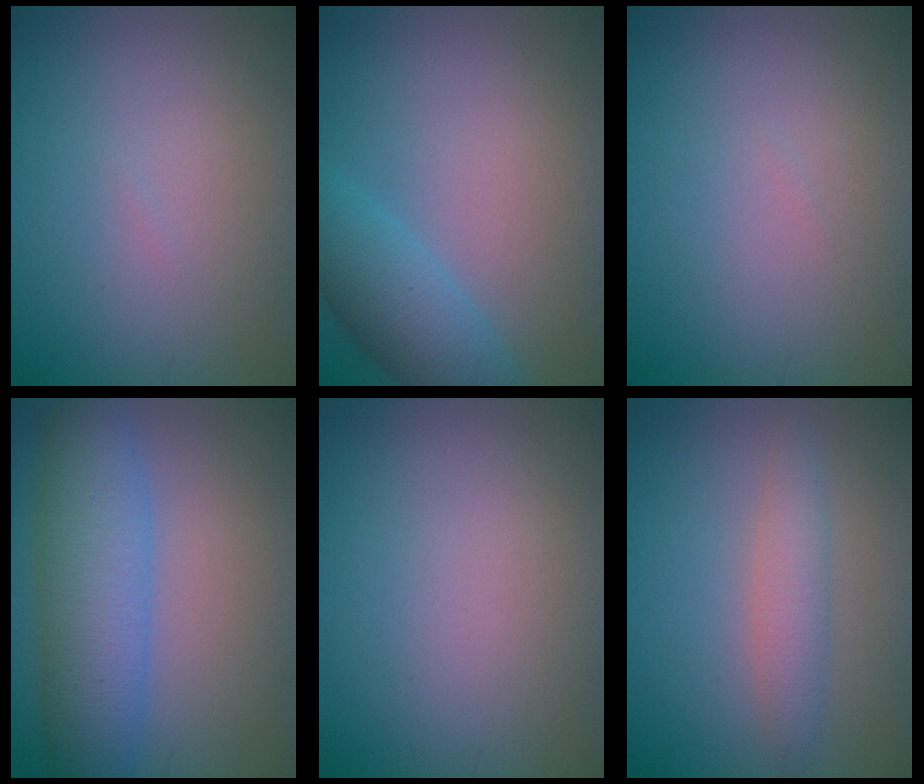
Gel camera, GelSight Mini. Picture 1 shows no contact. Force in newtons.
{"total": 4.5, "press": 4.5, "slide": 0.3}
{"total": 0.0}
{"total": 7.0, "press": 7.0, "slide": 0.1}
{"total": 0.0}
{"total": 2.5, "press": 2.5, "slide": 0.0}